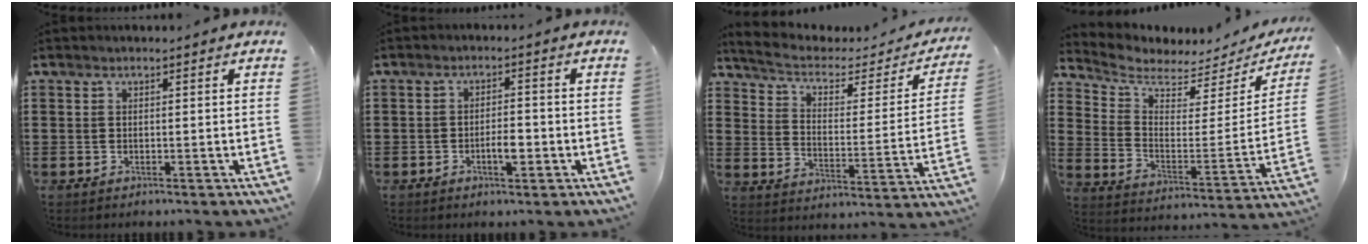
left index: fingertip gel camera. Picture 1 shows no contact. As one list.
[{"total": 3.4, "force": [-1.1, 1.3, 2.9], "torque": [-0.053, 0.006, -0.021]}, {"total": 3.9, "force": [2.6, 1.7, 2.4], "torque": [-0.063, -0.017, 0.037]}, {"total": 4.3, "force": [3.7, 1.5, 1.3], "torque": [-0.054, -0.034, 0.061]}]